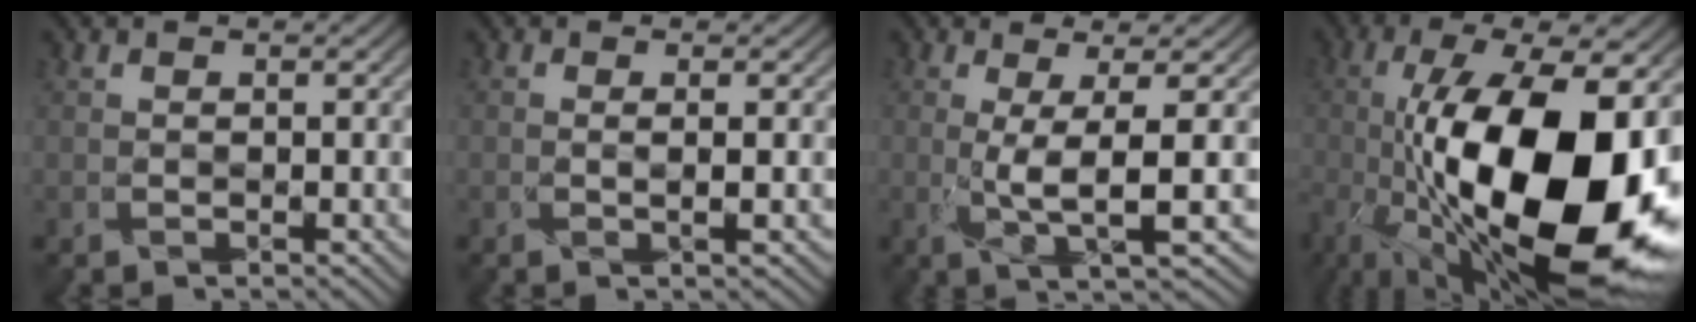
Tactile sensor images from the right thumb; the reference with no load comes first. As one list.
[{"total": 0.9, "force": [-0.1, -0.1, 0.9], "torque": [-0.008, 0.008, -0.007]}, {"total": 4.3, "force": [-0.4, 0.3, 4.2], "torque": [-0.082, 0.006, -0.004]}, {"total": 19.0, "force": [-4.4, 8.3, 16.5], "torque": [-0.299, -0.018, -0.078]}]